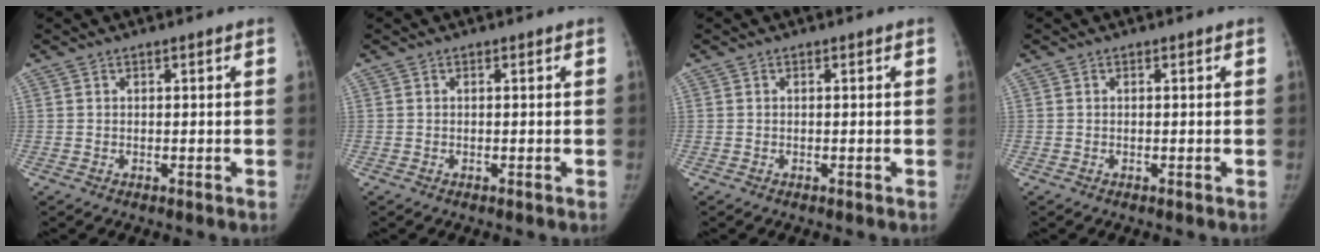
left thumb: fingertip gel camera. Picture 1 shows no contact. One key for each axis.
{"total": 0.0}
{"total": 0.0}
{"total": 0.0}